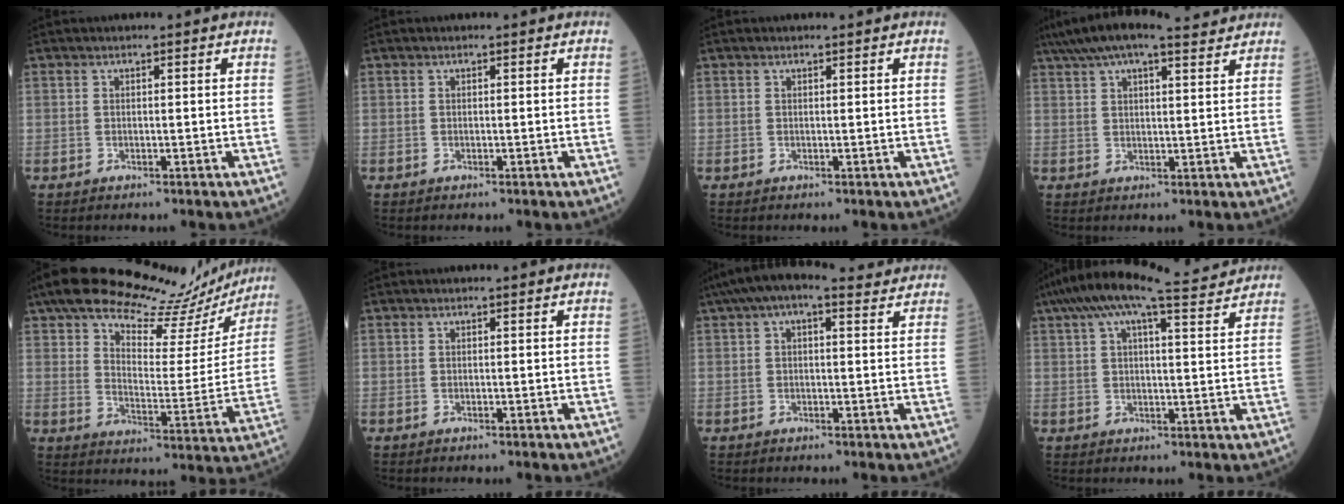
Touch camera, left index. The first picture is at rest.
{"total": 0.0}
{"total": 0.0}
{"total": 13.0, "force": [10.9, 2.6, 6.6], "torque": [-0.127, 0.049, 0.165]}
{"total": 22.8, "force": [20.2, 6.2, 8.8], "torque": [-0.128, -0.024, 0.260]}
{"total": 0.0}
{"total": 8.9, "force": [6.5, 3.0, 5.3], "torque": [-0.096, 0.052, 0.096]}
{"total": 13.0, "force": [11.1, 0.8, 6.8], "torque": [-0.127, 0.042, 0.159]}